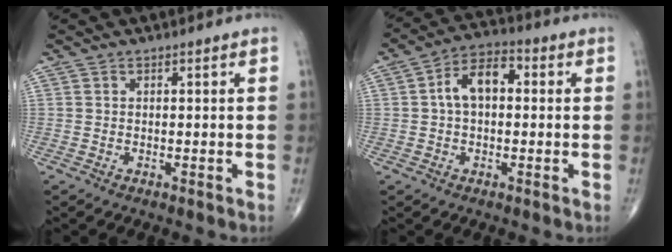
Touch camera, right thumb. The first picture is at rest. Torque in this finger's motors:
{"motor_torque": [0.85, 1.09, 0.88, 0.15, 0.05]}